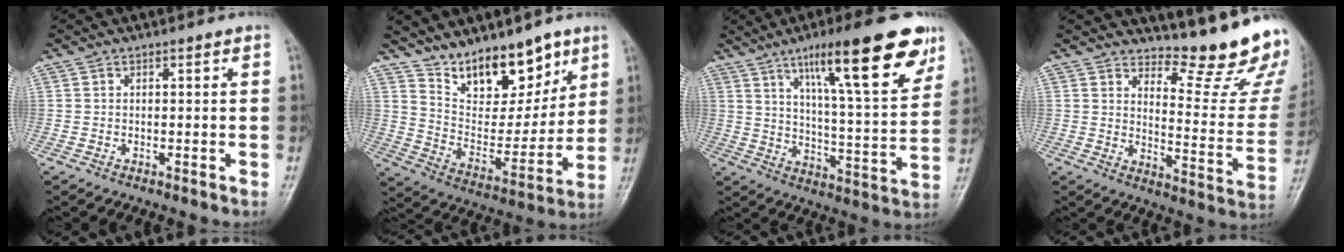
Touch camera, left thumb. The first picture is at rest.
{"total": 15.9, "force": [11.3, 7.6, 8.2], "torque": [-0.073, -0.077, 0.204]}
{"total": 21.6, "force": [12.4, 4.5, 17.1], "torque": [-0.225, -0.042, 0.192]}
{"total": 16.8, "force": [14.4, 3.1, 8.1], "torque": [-0.076, -0.159, 0.185]}